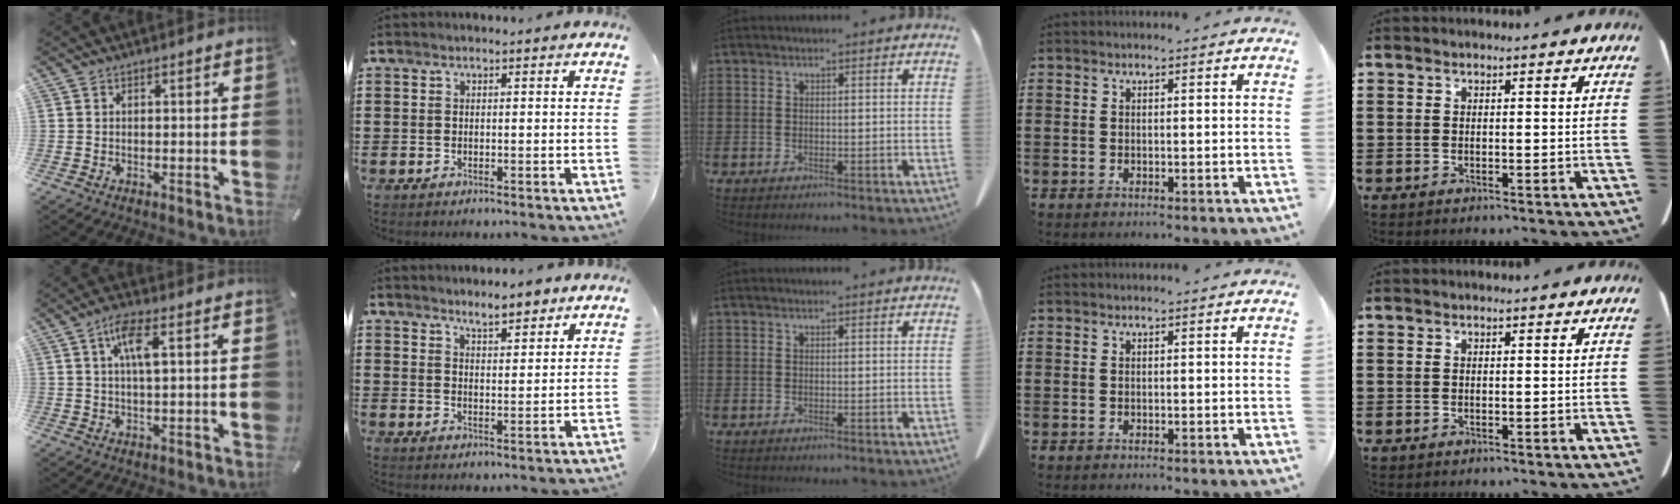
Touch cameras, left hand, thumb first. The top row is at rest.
{"thumb": {"total": 6.2, "force": [1.9, 1.6, 5.7], "torque": [-0.109, 0.003, 0.027]}, "index": {"total": 4.4, "force": [4.0, 1.0, 1.6], "torque": [-0.031, -0.010, 0.072]}}